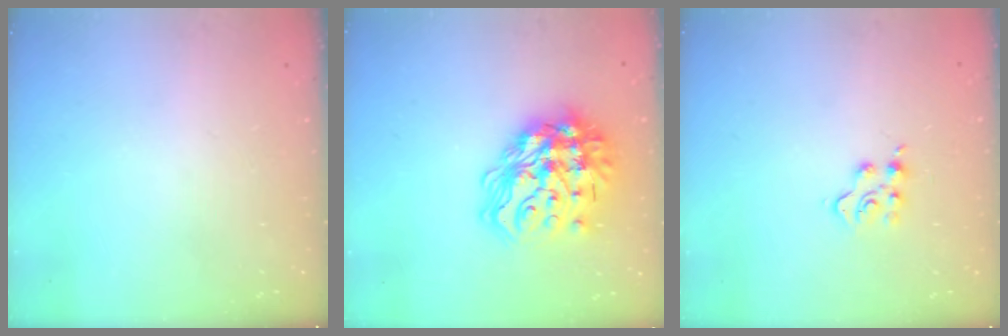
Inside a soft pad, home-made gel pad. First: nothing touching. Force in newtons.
{"total": 21.6, "press": 21.5, "slide": 2.0}
{"total": 5.1, "press": 5.0, "slide": 0.5}